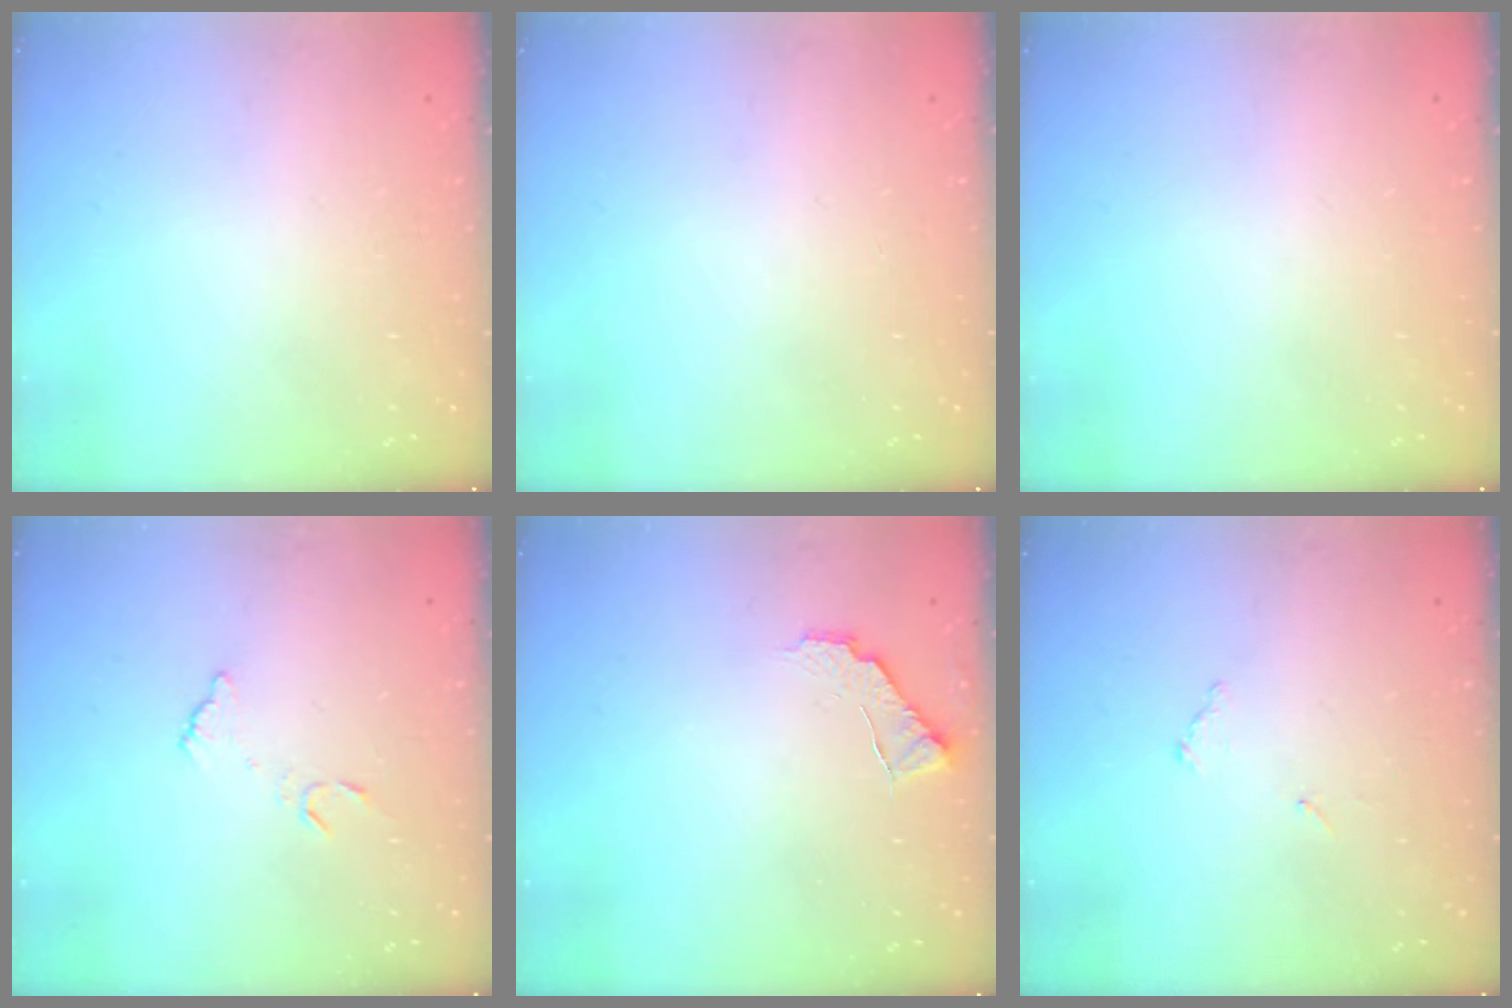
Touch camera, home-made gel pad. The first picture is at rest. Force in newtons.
{"total": 0.0}
{"total": 0.0}
{"total": 4.2, "press": 4.2, "slide": 0.2}
{"total": 6.5, "press": 6.5, "slide": 0.3}
{"total": 6.3, "press": 6.3, "slide": 0.2}